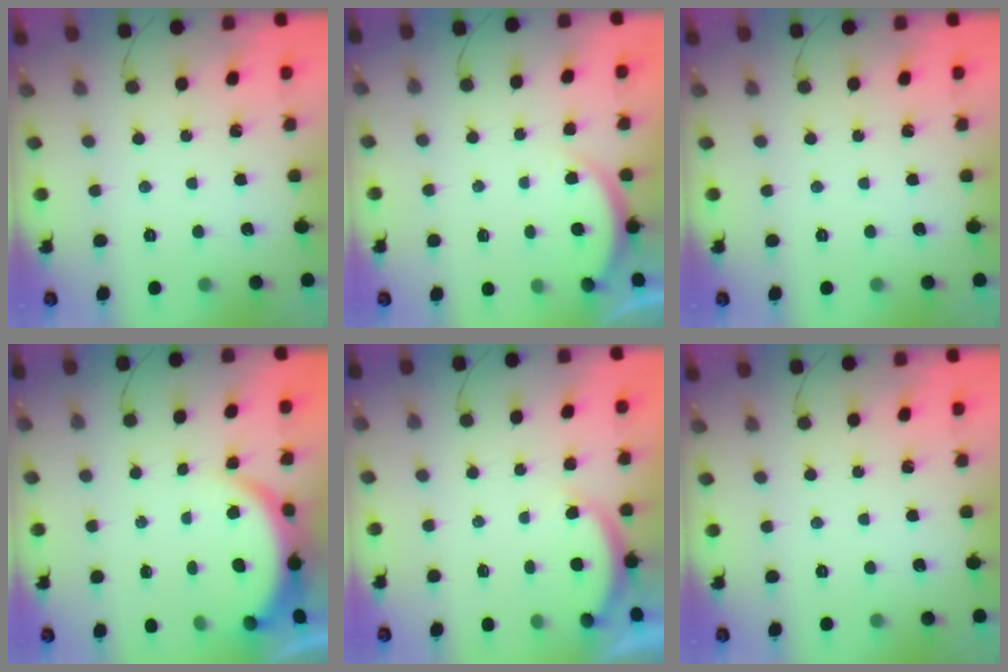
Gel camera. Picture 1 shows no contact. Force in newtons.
{"total": 3.0, "press": 2.9, "slide": 0.6}
{"total": 0.0}
{"total": 6.6, "press": 6.6, "slide": 1.0}
{"total": 2.5, "press": 2.4, "slide": 0.6}
{"total": 0.0}